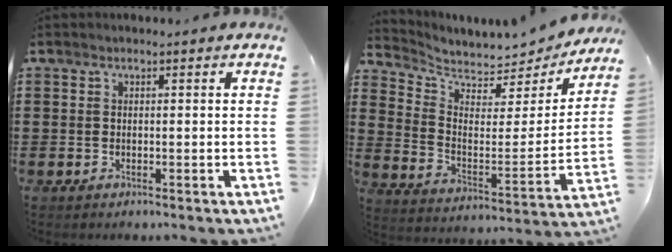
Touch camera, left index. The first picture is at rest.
{"total": 4.9, "force": [4.7, 1.1, 0.8], "torque": [-0.048, -0.044, 0.078]}